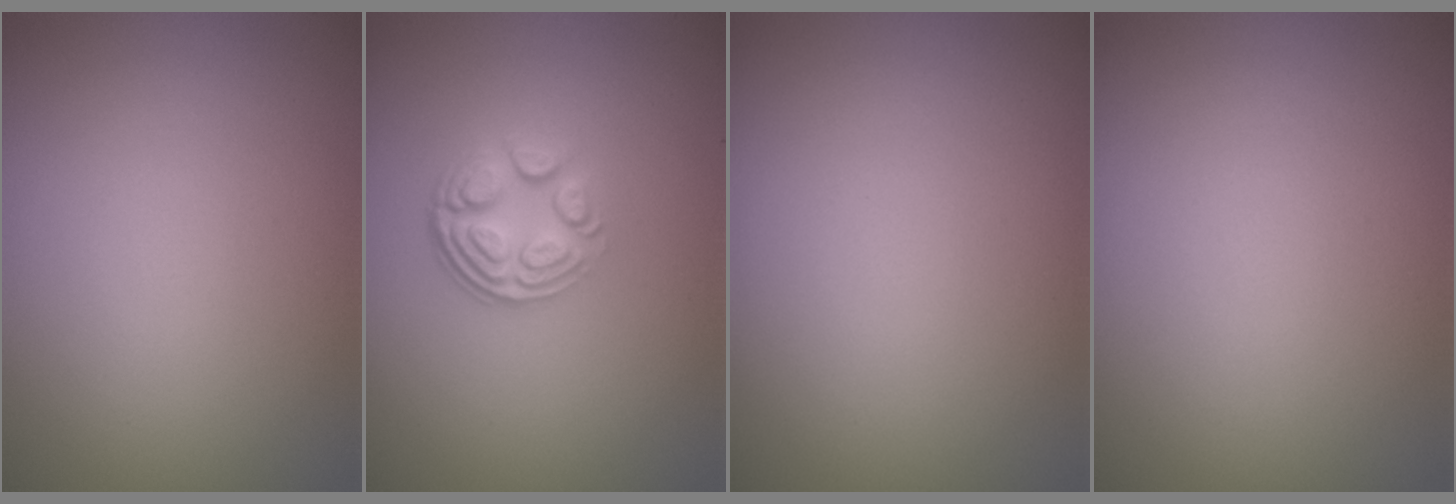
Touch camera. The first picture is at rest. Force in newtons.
{"total": 4.0, "press": 2.8, "slide": 2.9}
{"total": 0.0}
{"total": 0.0}